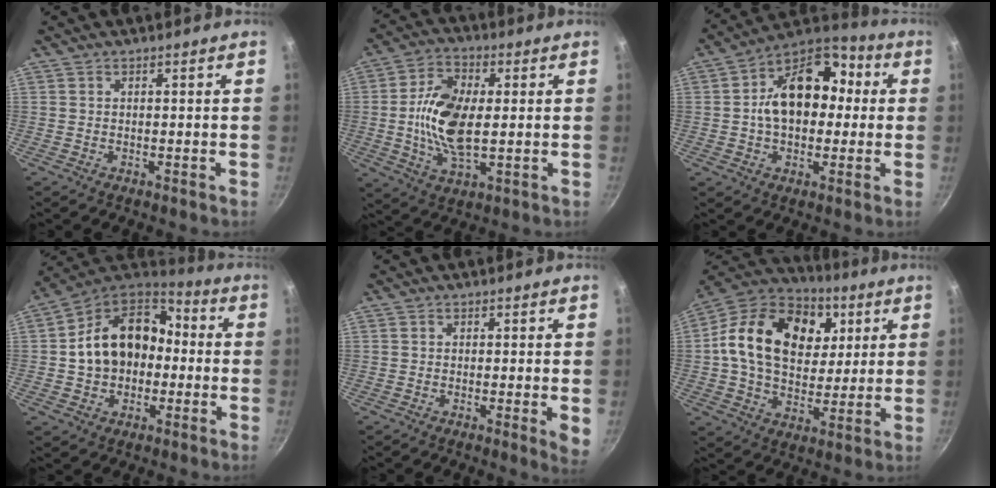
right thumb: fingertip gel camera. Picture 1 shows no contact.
{"total": 13.2, "force": [0.4, 7.0, 11.2], "torque": [-0.209, 0.007, 0.004]}
{"total": 17.2, "force": [1.2, 12.1, 12.2], "torque": [-0.151, 0.041, 0.002]}
{"total": 18.4, "force": [-0.3, 14.0, 12.0], "torque": [-0.183, 0.052, -0.015]}
{"total": 3.7, "force": [-0.3, 0.8, 3.6], "torque": [-0.042, -0.010, -0.007]}
{"total": 23.9, "force": [6.1, 17.0, 15.6], "torque": [-0.246, 0.007, 0.093]}